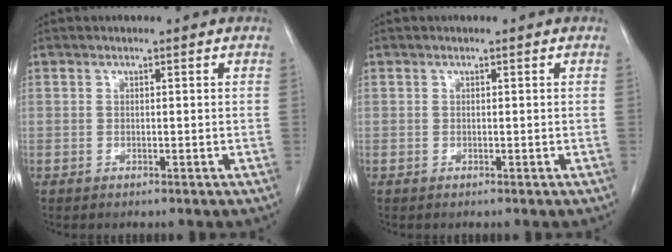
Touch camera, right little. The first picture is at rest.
{"total": 0.0}